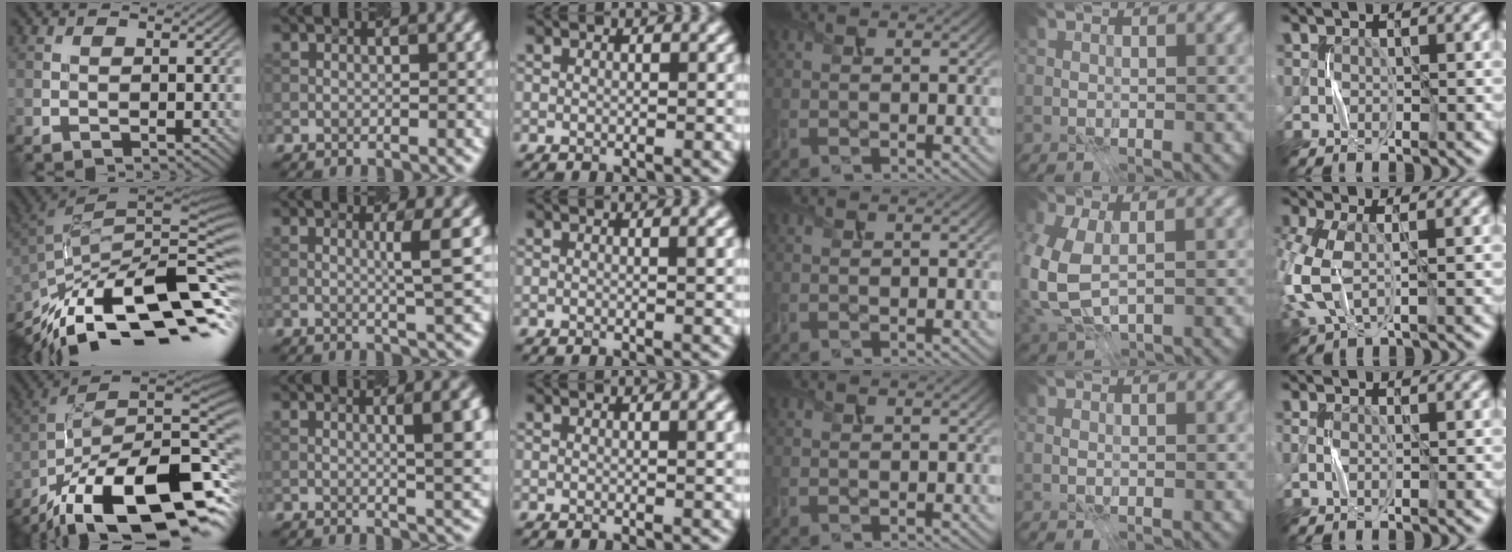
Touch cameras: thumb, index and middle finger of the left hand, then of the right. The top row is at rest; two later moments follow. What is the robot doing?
{"motion": "press", "object": "syringe"}